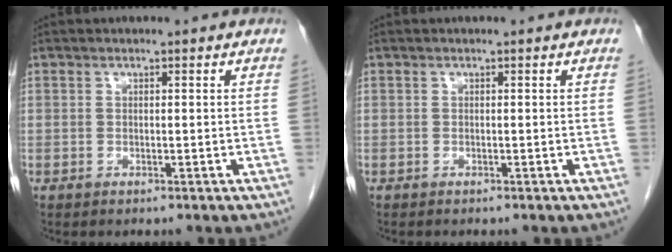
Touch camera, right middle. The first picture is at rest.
{"total": 0.0}